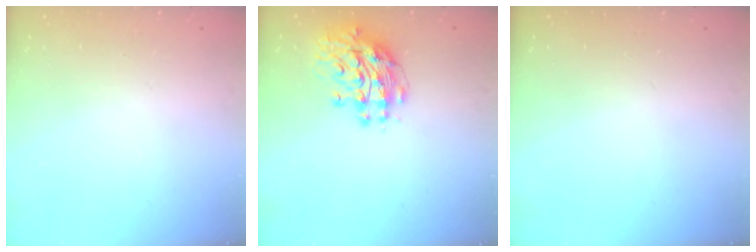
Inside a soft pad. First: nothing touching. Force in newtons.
{"total": 12.2, "press": 12.1, "slide": 1.1}
{"total": 0.0}